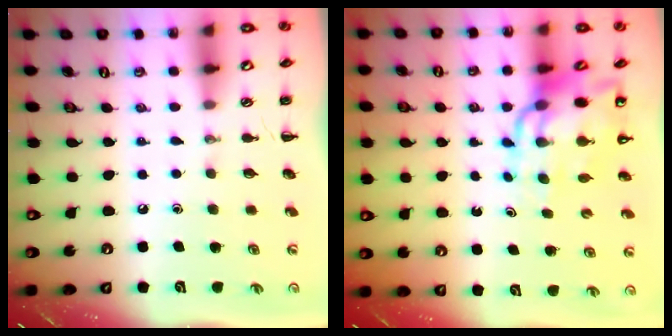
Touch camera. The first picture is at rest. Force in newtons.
{"total": 14.0, "press": 13.4, "slide": 4.1}